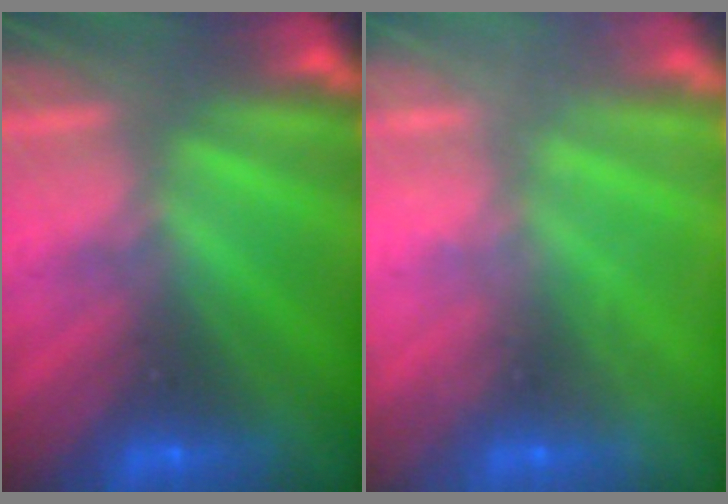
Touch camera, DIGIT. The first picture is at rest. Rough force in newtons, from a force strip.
{"total": 2.4}